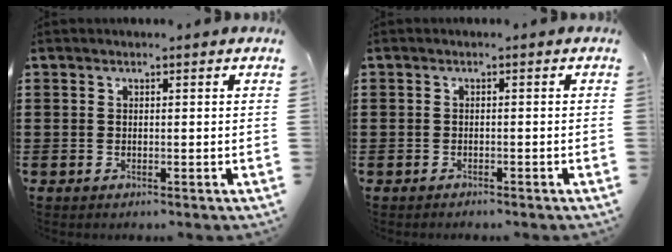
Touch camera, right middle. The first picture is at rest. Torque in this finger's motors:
{"motor_torque": [-0.29, 0.15, -0.56, -0.21]}